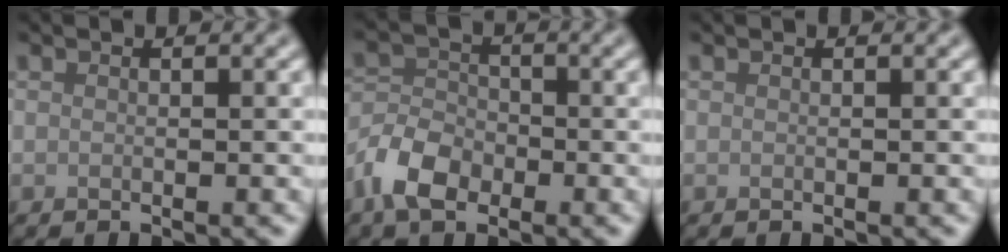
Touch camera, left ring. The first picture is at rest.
{"total": 4.7, "force": [-2.6, 2.9, 2.5], "torque": [-0.051, 0.003, -0.059]}
{"total": 0.0}